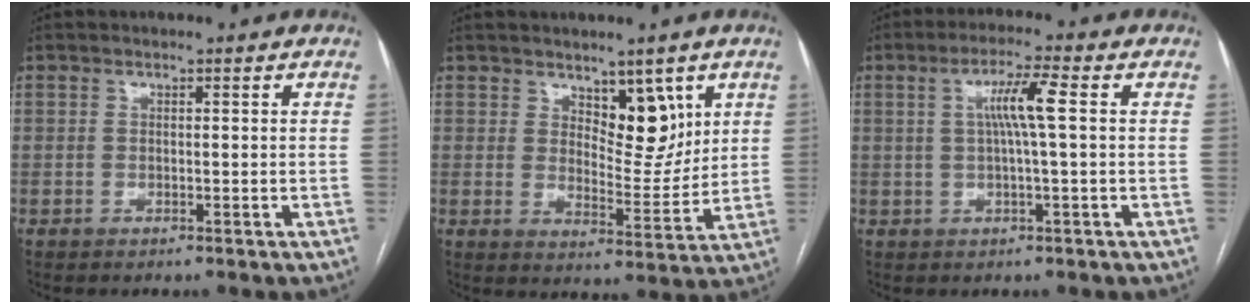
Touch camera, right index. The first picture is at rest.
{"total": 7.6, "force": [4.2, 3.5, 5.3], "torque": [-0.068, -0.009, 0.072]}
{"total": 5.8, "force": [1.0, -0.3, 5.7], "torque": [-0.104, 0.008, 0.018]}